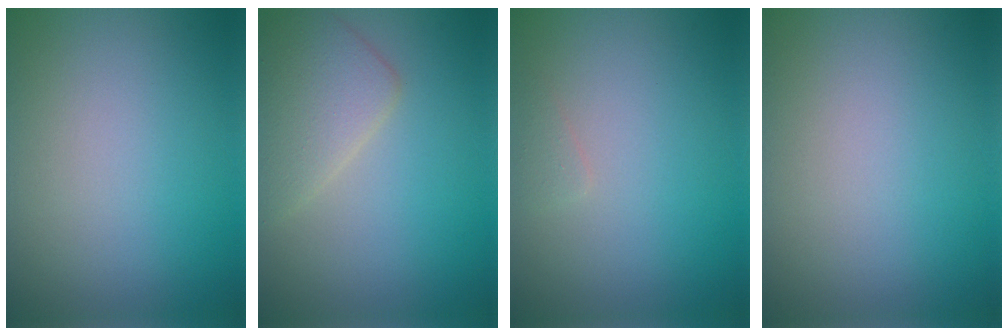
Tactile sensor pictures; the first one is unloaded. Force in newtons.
{"total": 3.8, "press": 3.7, "slide": 0.3}
{"total": 0.6, "press": 0.6, "slide": 0.1}
{"total": 0.0}